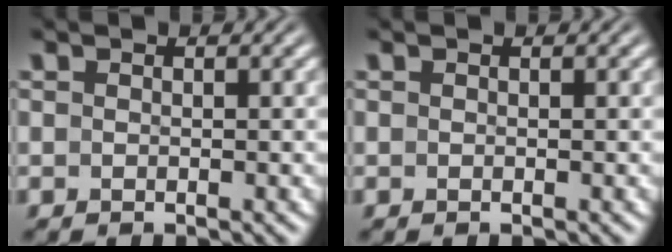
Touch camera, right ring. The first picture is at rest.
{"total": 0.0}